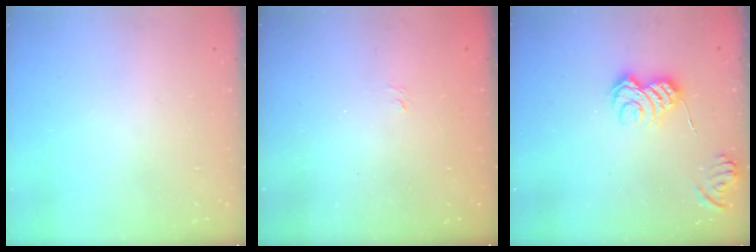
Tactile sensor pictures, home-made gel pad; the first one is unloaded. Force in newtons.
{"total": 1.5, "press": 1.1, "slide": 1.0}
{"total": 6.5, "press": 6.5, "slide": 0.5}